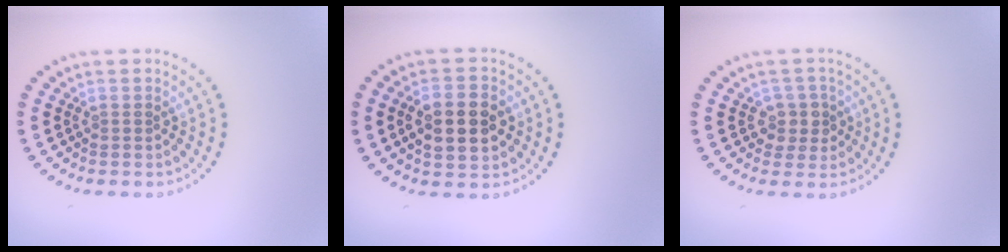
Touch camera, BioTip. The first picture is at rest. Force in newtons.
{"total": 5.1, "press": 5.1, "slide": 0.2}
{"total": 1.8, "press": 1.7, "slide": 0.6}